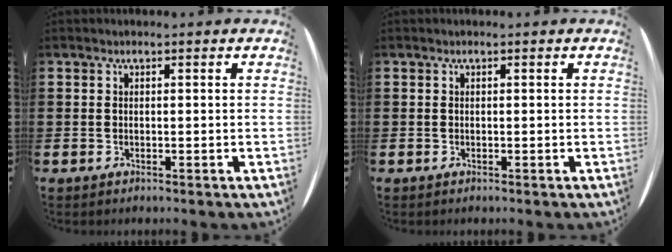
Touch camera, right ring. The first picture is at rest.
{"total": 0.0}